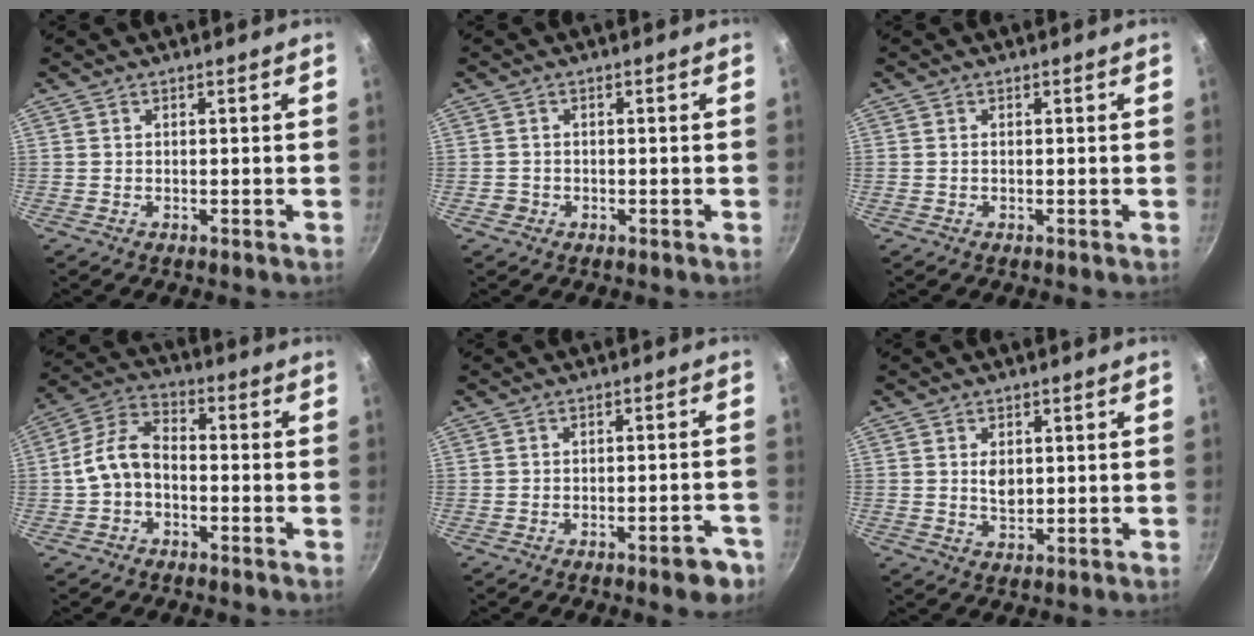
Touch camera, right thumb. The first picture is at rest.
{"total": 1.2, "force": [-0.4, 1.1, 0.1], "torque": [0.007, 0.006, -0.009]}
{"total": 0.5, "force": [-0.1, 0.4, 0.4], "torque": [-0.010, 0.002, 0.001]}
{"total": 8.9, "force": [-1.6, 5.9, 6.4], "torque": [-0.117, 0.037, -0.043]}
{"total": 5.1, "force": [-3.3, 1.5, 3.6], "torque": [-0.034, 0.027, -0.039]}
{"total": 3.2, "force": [0.6, 2.0, 2.4], "torque": [-0.029, -0.007, 0.013]}